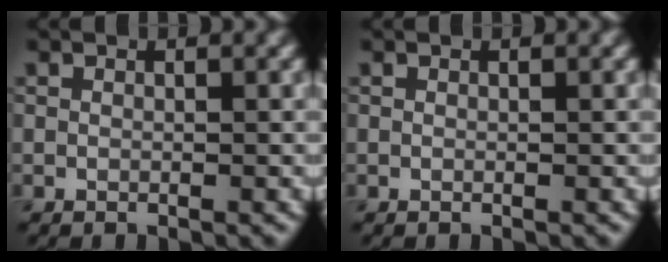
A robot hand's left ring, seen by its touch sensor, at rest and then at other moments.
{"total": 0.0}